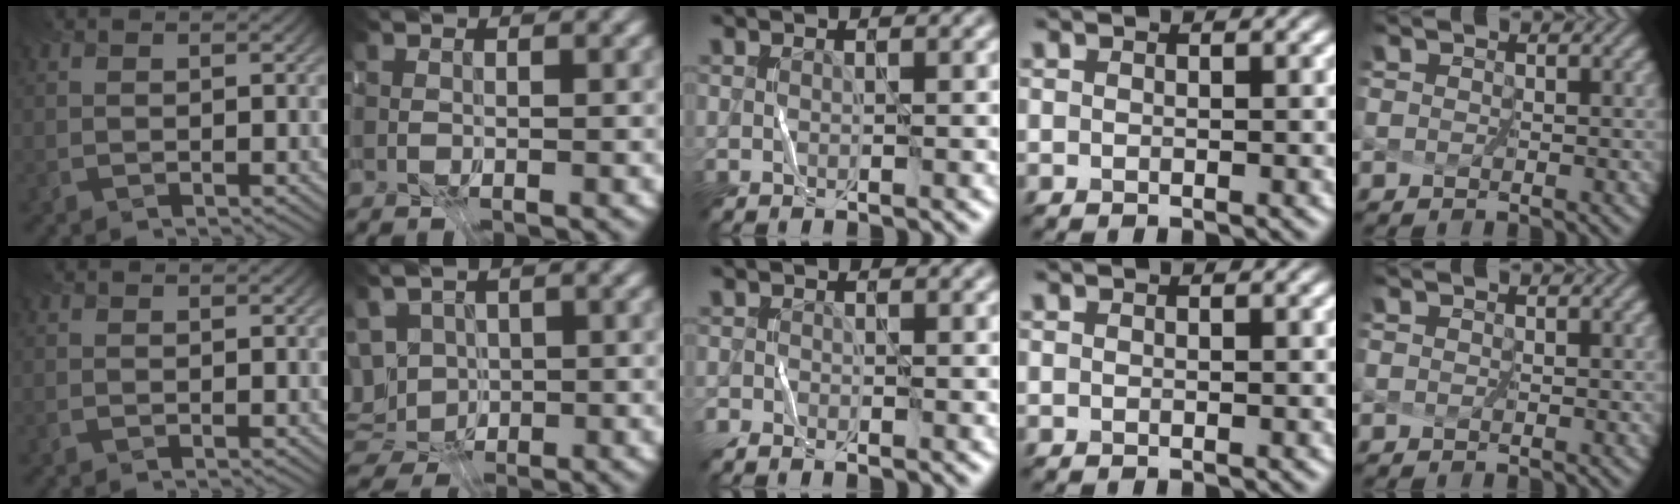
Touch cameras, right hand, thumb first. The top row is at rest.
{"index": {"total": 6.4, "force": [-1.5, 5.0, 3.8], "torque": [-0.064, -0.005, -0.038]}, "middle": {"total": 1.0, "force": [-0.9, 0.4, 0.2], "torque": [-0.004, -0.002, -0.021]}}